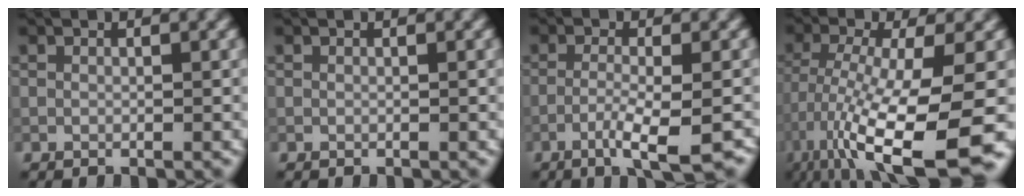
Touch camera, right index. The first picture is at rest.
{"total": 0.0}
{"total": 5.1, "force": [-2.6, 0.9, 4.3], "torque": [-0.073, -0.001, -0.048]}
{"total": 13.9, "force": [-6.5, 3.5, 11.8], "torque": [-0.227, -0.022, -0.104]}